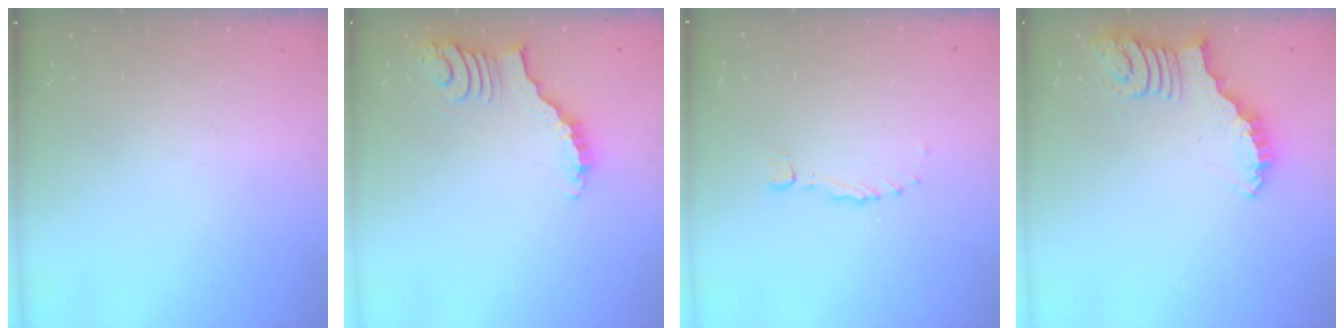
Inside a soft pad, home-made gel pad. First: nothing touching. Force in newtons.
{"total": 3.9, "press": 3.9, "slide": 0.7}
{"total": 0.0}
{"total": 2.7, "press": 2.7, "slide": 0.6}